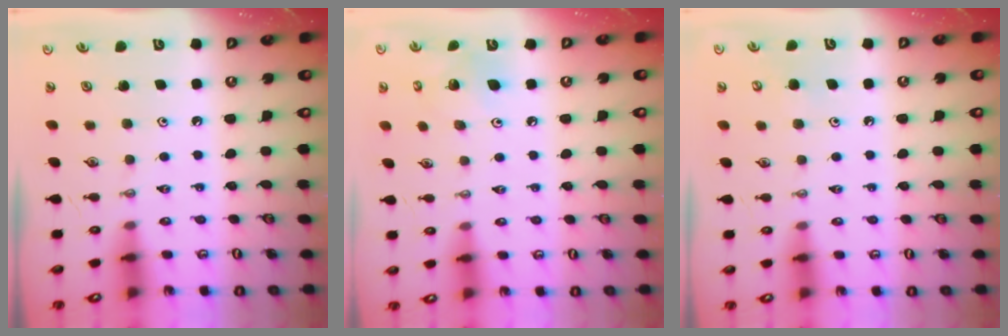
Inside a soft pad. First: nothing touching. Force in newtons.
{"total": 8.5, "press": 8.1, "slide": 2.6}
{"total": 4.3, "press": 4.3, "slide": 0.3}